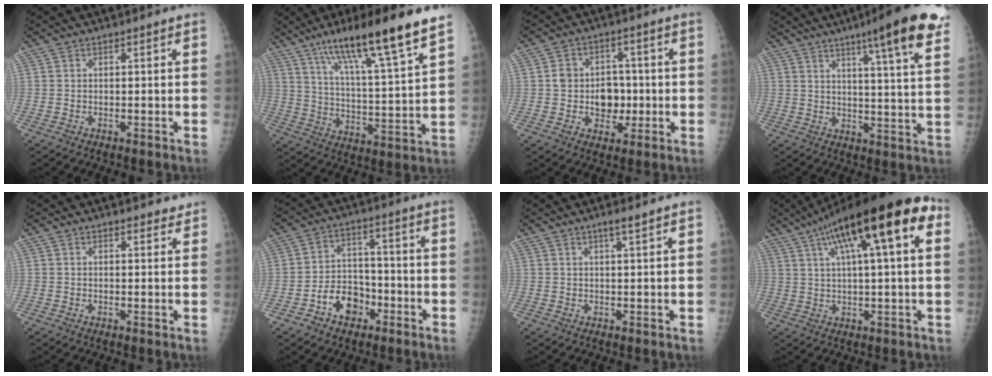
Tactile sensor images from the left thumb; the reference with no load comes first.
{"total": 19.5, "force": [13.0, 1.8, 14.5], "torque": [-0.222, -0.050, 0.213]}
{"total": 8.2, "force": [-1.2, 6.6, 4.8], "torque": [-0.031, 0.016, -0.018]}
{"total": 17.7, "force": [11.0, 1.3, 13.8], "torque": [-0.174, -0.039, 0.131]}
{"total": 1.7, "force": [1.5, 0.8, 0.4], "torque": [0.008, -0.006, 0.015]}
{"total": 8.4, "force": [-4.3, 6.1, 4.0], "torque": [-0.038, 0.041, -0.073]}
{"total": 2.1, "force": [1.3, 0.0, 1.6], "torque": [-0.032, -0.006, 0.025]}
{"total": 21.6, "force": [8.3, 5.4, 19.2], "torque": [-0.303, 0.033, 0.125]}